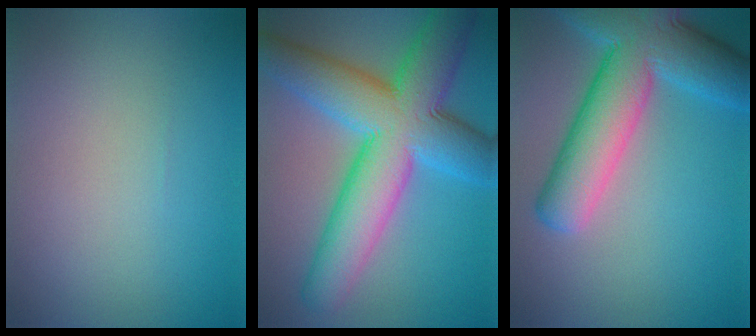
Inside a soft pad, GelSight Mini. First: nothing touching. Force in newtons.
{"total": 12.0, "press": 12.0, "slide": 0.2}
{"total": 10.2, "press": 10.2, "slide": 0.7}